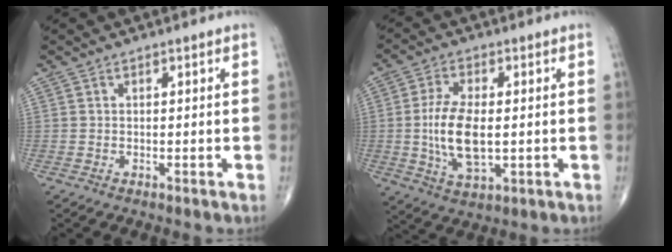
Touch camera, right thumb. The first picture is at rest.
{"total": 11.0, "force": [-0.6, 5.3, 9.6], "torque": [-0.186, -0.008, -0.007]}